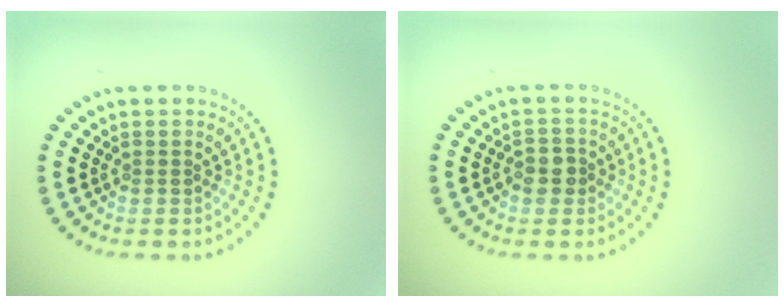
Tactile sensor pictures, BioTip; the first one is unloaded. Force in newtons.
{"total": 2.1, "press": 2.0, "slide": 0.6}